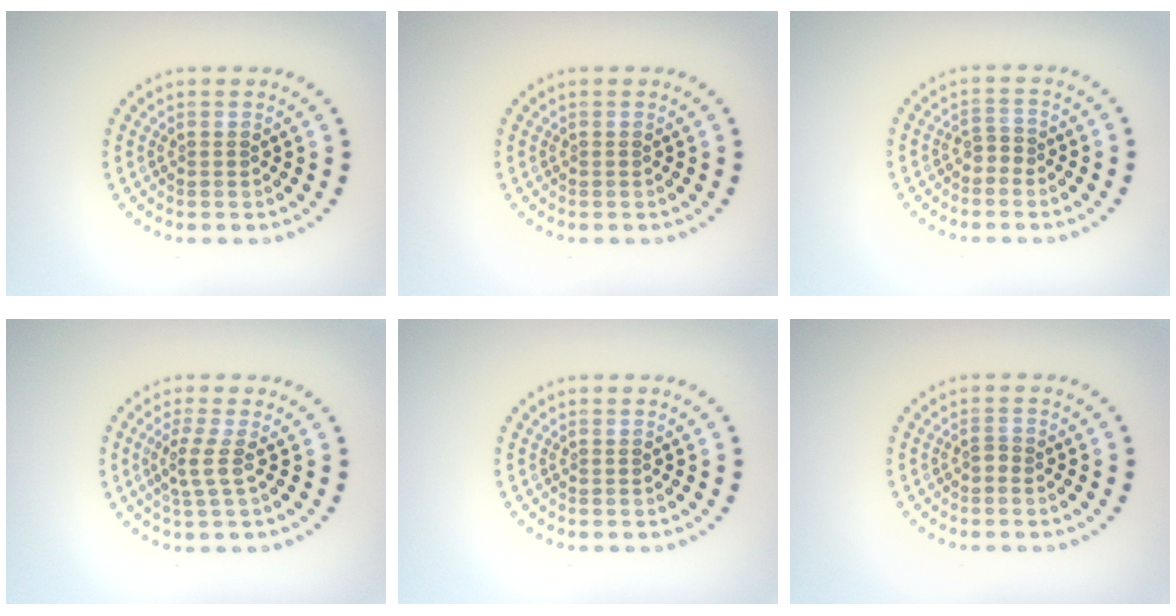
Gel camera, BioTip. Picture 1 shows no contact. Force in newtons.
{"total": 0.0}
{"total": 1.2, "press": 0.9, "slide": 0.9}
{"total": 2.1, "press": 1.5, "slide": 1.4}
{"total": 0.0}
{"total": 0.9, "press": 0.6, "slide": 0.7}